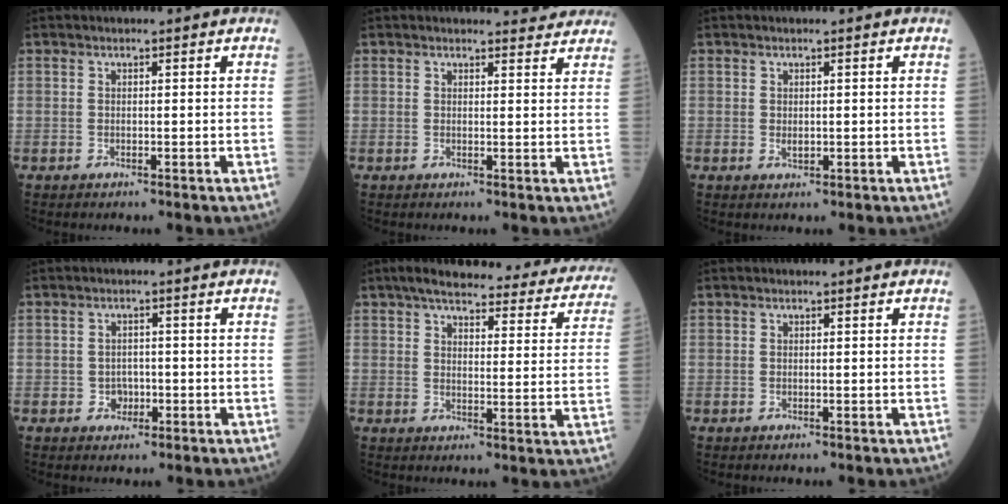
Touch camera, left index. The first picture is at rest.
{"total": 3.5, "force": [3.5, 0.5, 0.1], "torque": [-0.002, -0.005, 0.029]}
{"total": 0.9, "force": [0.1, 0.5, 0.7], "torque": [-0.011, -0.002, 0.005]}
{"total": 2.2, "force": [-0.8, 1.8, 0.9], "torque": [-0.007, 0.006, -0.010]}
{"total": 26.2, "force": [23.1, 5.9, 10.8], "torque": [-0.141, -0.015, 0.264]}
{"total": 0.0}